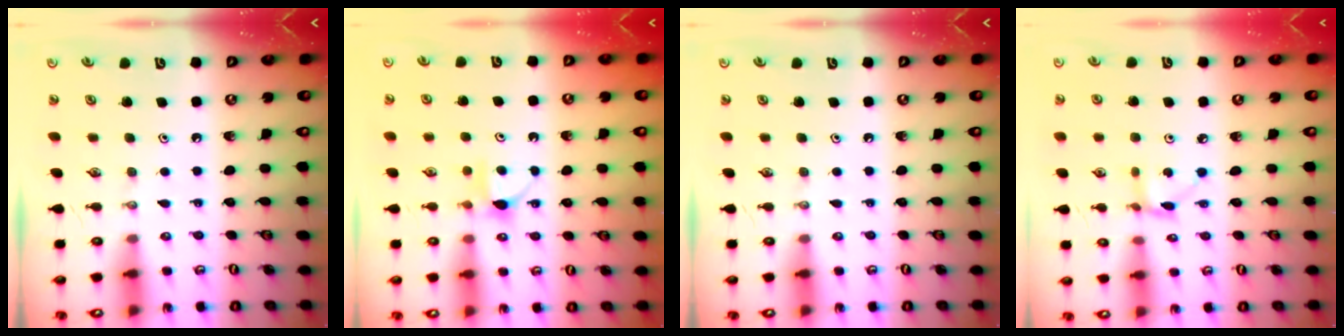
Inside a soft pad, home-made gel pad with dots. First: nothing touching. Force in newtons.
{"total": 5.3, "press": 5.3, "slide": 0.8}
{"total": 0.0}
{"total": 3.7, "press": 3.7, "slide": 0.2}